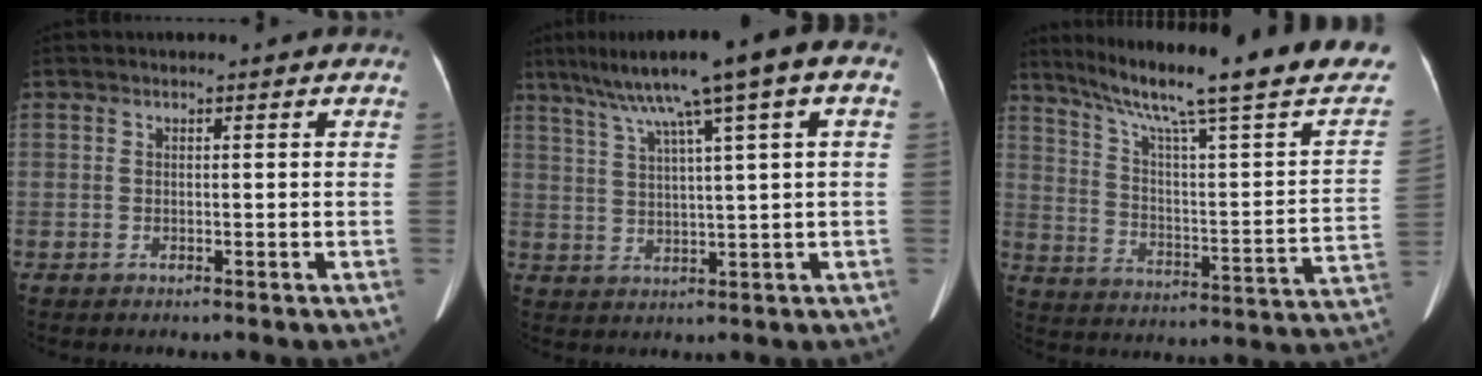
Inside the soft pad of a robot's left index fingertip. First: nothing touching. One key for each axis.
{"total": 13.3, "fx": 7.0, "fy": 0.4, "fz": 11.3, "tx": -0.180, "ty": 0.044, "tz": 0.110}
{"total": 27.6, "fx": 21.8, "fy": 1.5, "fz": 17.0, "tx": -0.256, "ty": -0.049, "tz": 0.286}